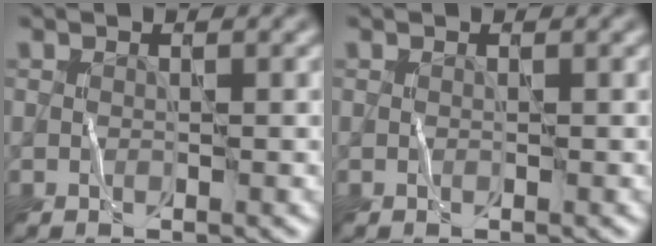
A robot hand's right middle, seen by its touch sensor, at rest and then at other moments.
{"total": 0.0}